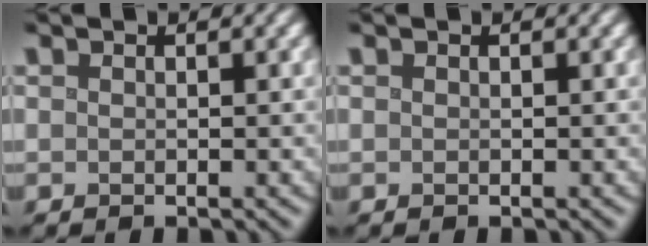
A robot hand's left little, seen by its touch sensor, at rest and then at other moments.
{"total": 0.0}